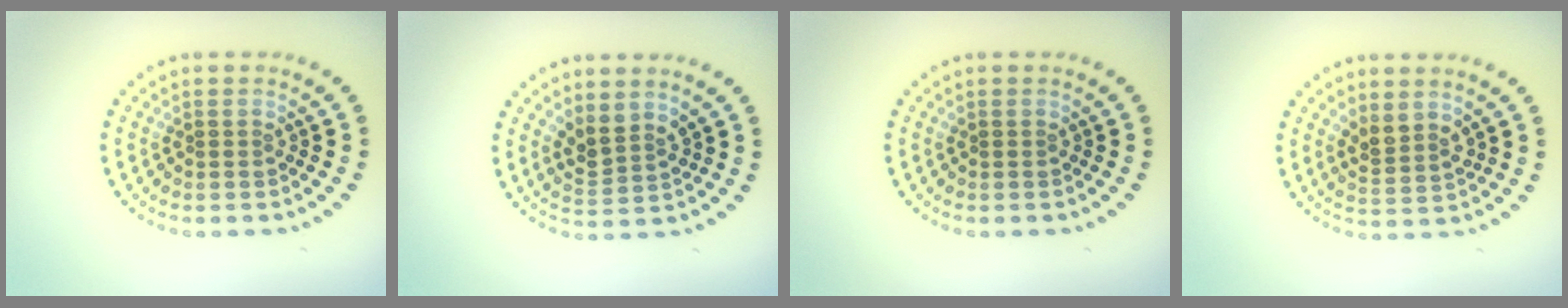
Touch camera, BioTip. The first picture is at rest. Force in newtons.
{"total": 2.2, "press": 1.7, "slide": 1.3}
{"total": 0.0}
{"total": 2.1, "press": 1.7, "slide": 1.2}